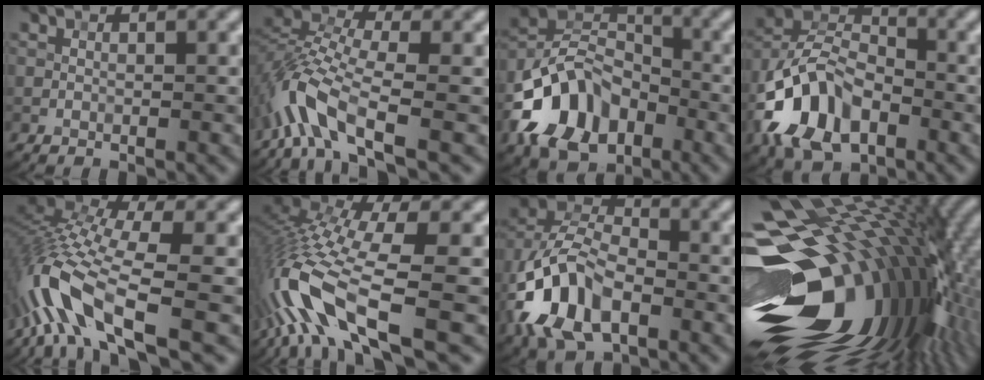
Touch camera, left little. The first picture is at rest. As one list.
[{"total": 6.1, "force": [-3.8, 1.8, 4.4], "torque": [-0.101, 0.006, -0.089]}, {"total": 9.3, "force": [-4.6, 6.2, 5.0], "torque": [-0.091, 0.010, -0.104]}, {"total": 9.8, "force": [-4.6, 6.1, 6.1], "torque": [-0.126, 0.008, -0.103]}, {"total": 10.2, "force": [-5.0, 3.2, 8.3], "torque": [-0.182, 0.010, -0.103]}, {"total": 12.9, "force": [-5.5, 3.8, 11.0], "torque": [-0.244, 0.002, -0.095]}, {"total": 10.2, "force": [-4.3, 5.9, 7.1], "torque": [-0.156, 0.007, -0.094]}, {"total": 21.2, "force": [-2.7, 13.9, 15.7], "torque": [-0.272, -0.020, -0.045]}]